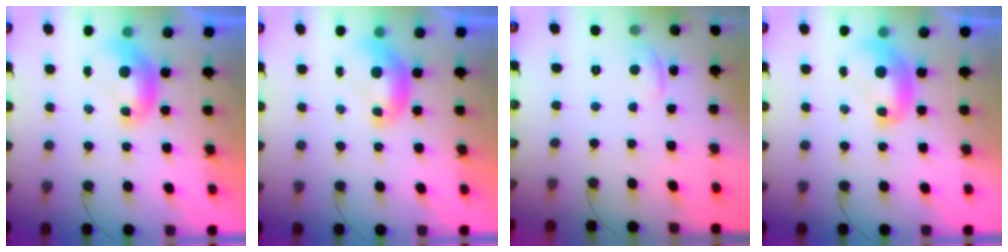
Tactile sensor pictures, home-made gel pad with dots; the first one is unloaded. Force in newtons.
{"total": 0.0}
{"total": 1.1, "press": 0.8, "slide": 0.7}
{"total": 1.9, "press": 1.9, "slide": 0.2}